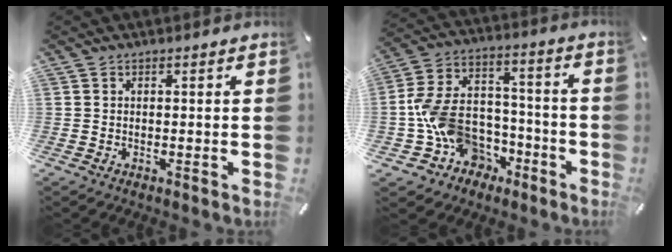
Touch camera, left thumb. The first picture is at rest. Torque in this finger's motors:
{"motor_torque": [0.06, 1.30, 1.20, 0.83, 0.32]}